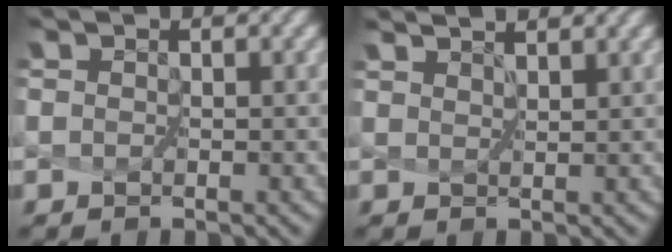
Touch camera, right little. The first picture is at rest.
{"total": 2.3, "force": [2.2, 0.2, 0.8], "torque": [-0.031, 0.005, 0.043]}